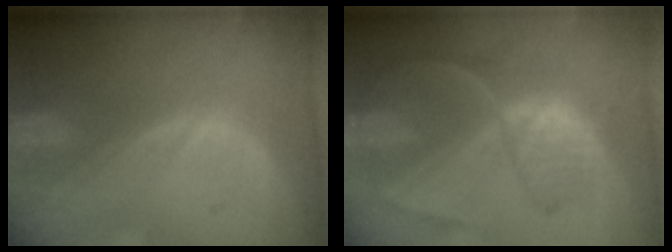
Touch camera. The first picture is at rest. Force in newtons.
{"total": 8.8, "press": 7.5, "slide": 4.6}